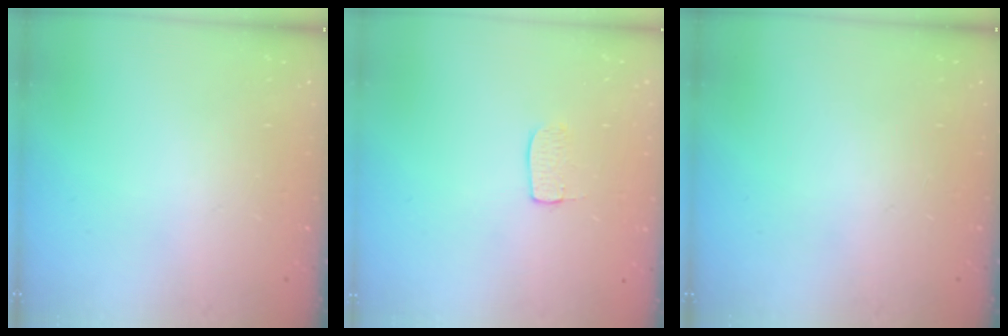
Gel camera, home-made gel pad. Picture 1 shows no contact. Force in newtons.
{"total": 5.0, "press": 5.0, "slide": 0.3}
{"total": 0.0}